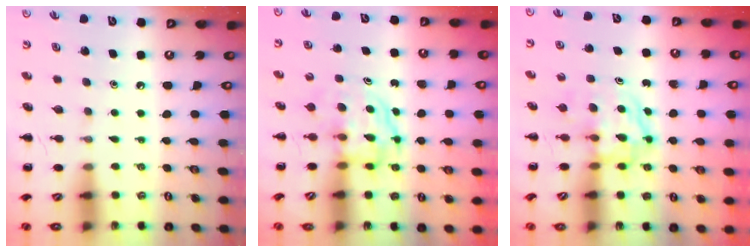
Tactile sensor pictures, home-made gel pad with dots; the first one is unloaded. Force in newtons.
{"total": 3.9, "press": 3.9, "slide": 0.2}
{"total": 4.0, "press": 4.0, "slide": 0.5}